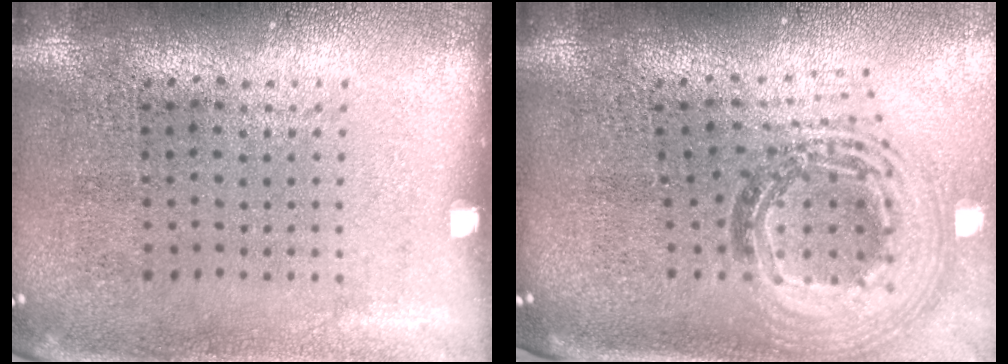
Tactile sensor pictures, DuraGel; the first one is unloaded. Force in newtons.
{"total": 1.8, "press": 1.5, "slide": 1.0}